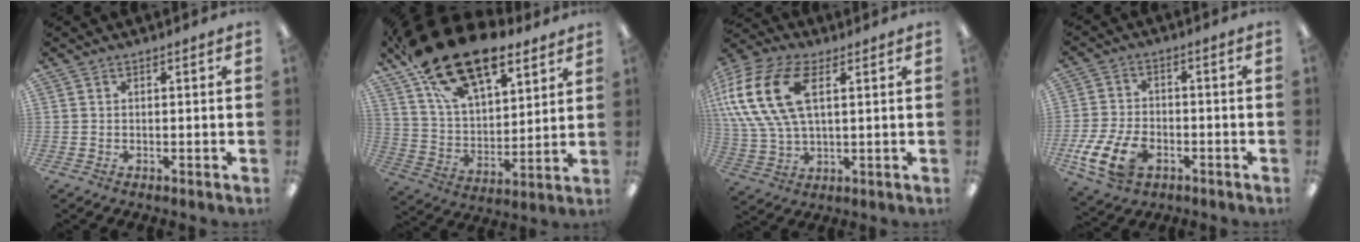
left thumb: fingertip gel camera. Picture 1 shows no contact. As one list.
[{"total": 23.5, "force": [16.6, 10.4, 13.0], "torque": [-0.239, -0.086, 0.298]}, {"total": 17.7, "force": [5.8, 9.8, 13.6], "torque": [-0.303, -0.001, 0.104]}, {"total": 11.9, "force": [-4.9, 7.3, 8.1], "torque": [-0.173, 0.016, -0.087]}]